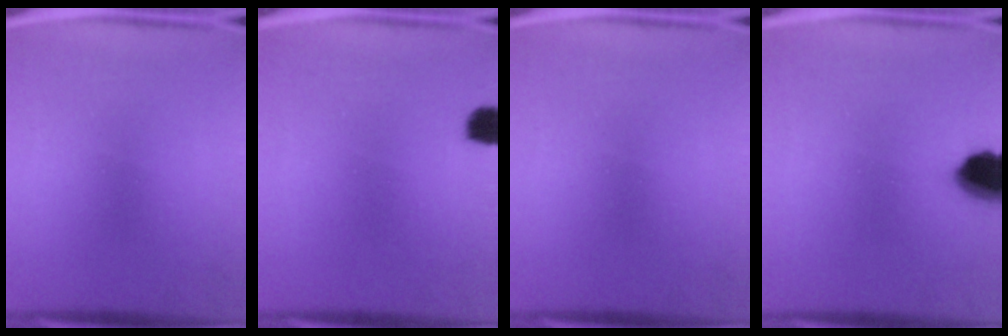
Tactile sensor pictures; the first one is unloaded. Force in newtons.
{"total": 3.5}
{"total": 0.0}
{"total": 9.6}